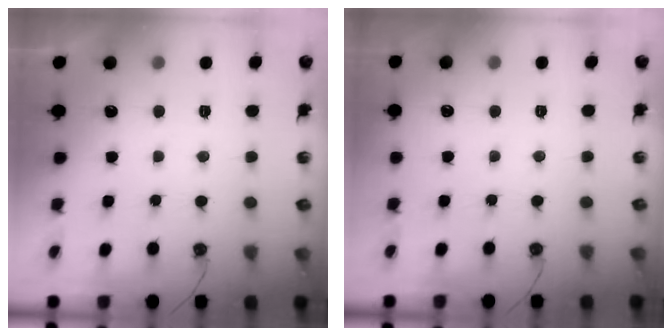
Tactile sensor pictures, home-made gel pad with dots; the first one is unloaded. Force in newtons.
{"total": 0.0}